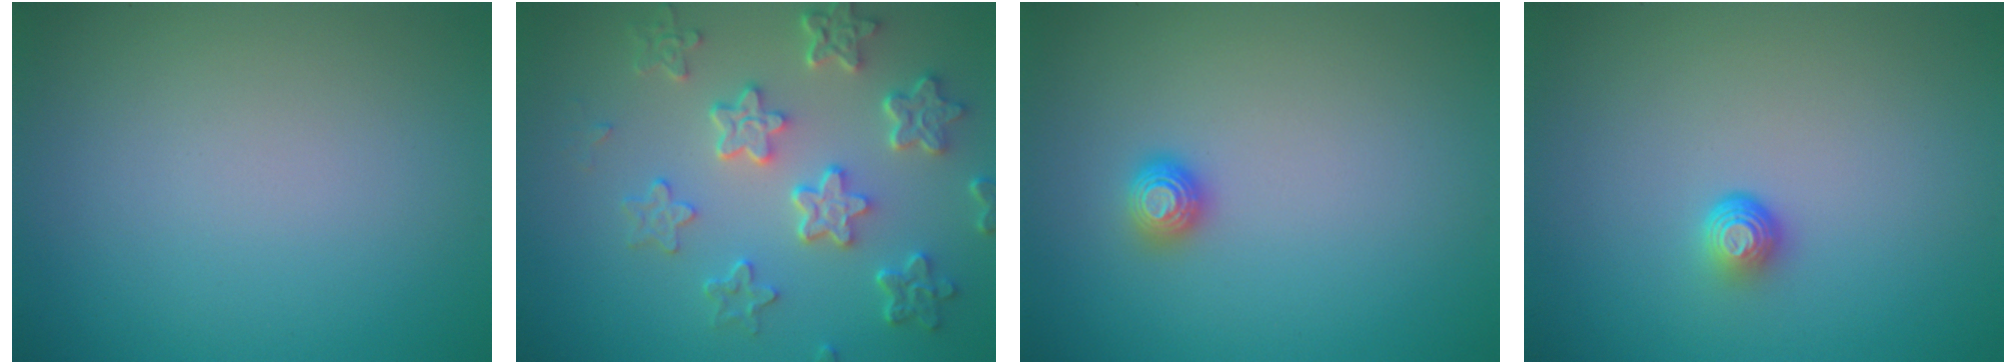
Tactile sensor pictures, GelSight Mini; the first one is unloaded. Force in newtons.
{"total": 6.2, "press": 4.7, "slide": 4.0}
{"total": 1.1, "press": 1.1, "slide": 0.2}
{"total": 1.5, "press": 1.0, "slide": 1.2}